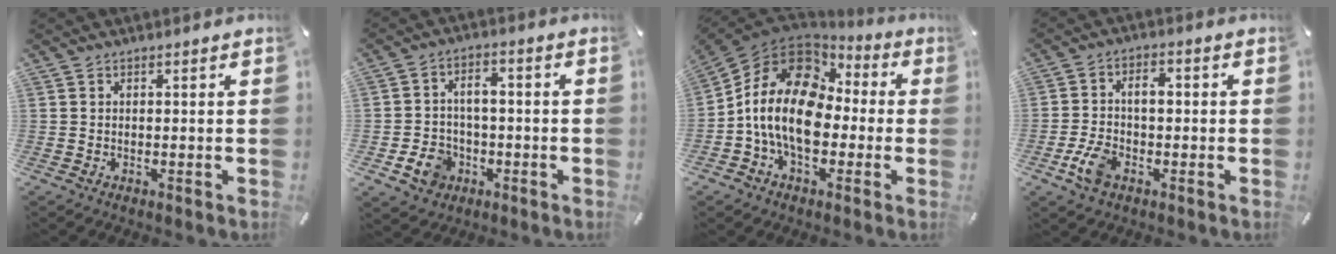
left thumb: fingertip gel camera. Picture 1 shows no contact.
{"total": 8.5, "force": [-2.1, 7.2, 4.1], "torque": [-0.085, 0.020, -0.034]}
{"total": 17.2, "force": [-2.3, 12.7, 11.4], "torque": [-0.252, 0.023, -0.042]}
{"total": 8.1, "force": [-2.0, 5.2, 6.0], "torque": [-0.133, 0.011, -0.039]}